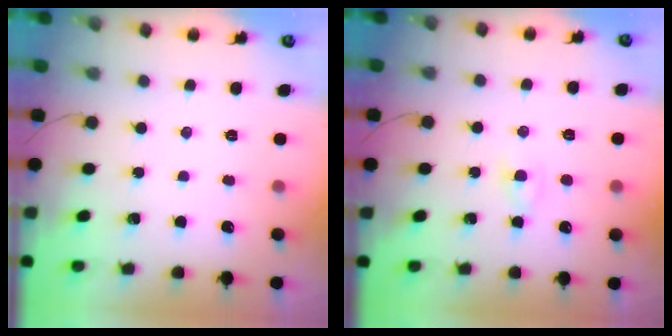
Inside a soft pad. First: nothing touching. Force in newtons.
{"total": 1.9, "press": 1.8, "slide": 0.6}